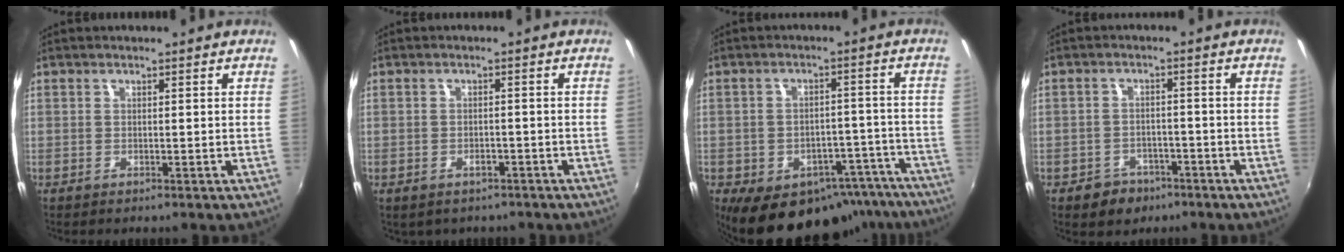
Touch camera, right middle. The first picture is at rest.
{"total": 2.7, "force": [-1.5, 1.9, 1.1], "torque": [-0.026, -0.008, -0.015]}
{"total": 18.3, "force": [-12.9, 10.3, 7.8], "torque": [-0.131, 0.027, -0.137]}
{"total": 4.0, "force": [-2.6, 3.0, 0.4], "torque": [-0.024, 0.009, -0.034]}